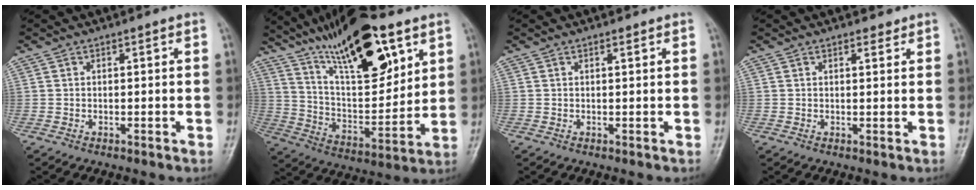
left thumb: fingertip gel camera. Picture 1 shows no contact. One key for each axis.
{"total": 22.2, "fx": 13.2, "fy": 7.7, "fz": 16.1, "tx": -0.237, "ty": -0.047, "tz": 0.234}
{"total": 0.6, "fx": 0.4, "fy": 0.2, "fz": 0.3, "tx": -0.008, "ty": -0.002, "tz": 0.005}
{"total": 1.5, "fx": 1.1, "fy": 0.7, "fz": 0.7, "tx": -0.005, "ty": -0.007, "tz": 0.014}